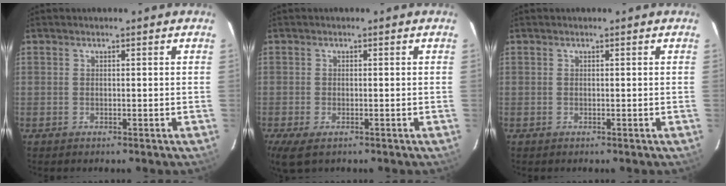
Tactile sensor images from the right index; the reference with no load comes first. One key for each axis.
{"total": 5.4, "fx": -3.2, "fy": 2.3, "fz": 3.6, "tx": -0.081, "ty": -0.022, "tz": -0.054}
{"total": 0.0}